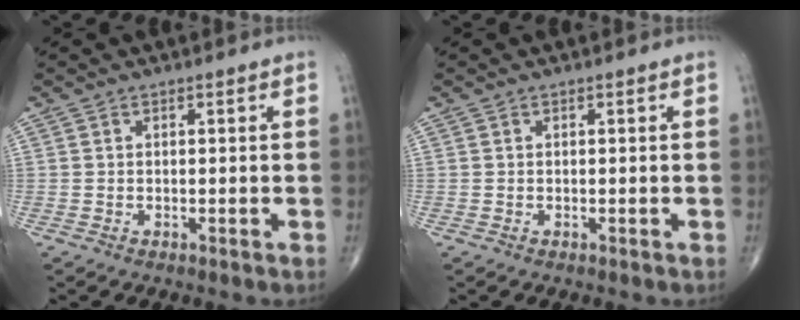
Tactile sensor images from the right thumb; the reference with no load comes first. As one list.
[{"total": 0.0}]